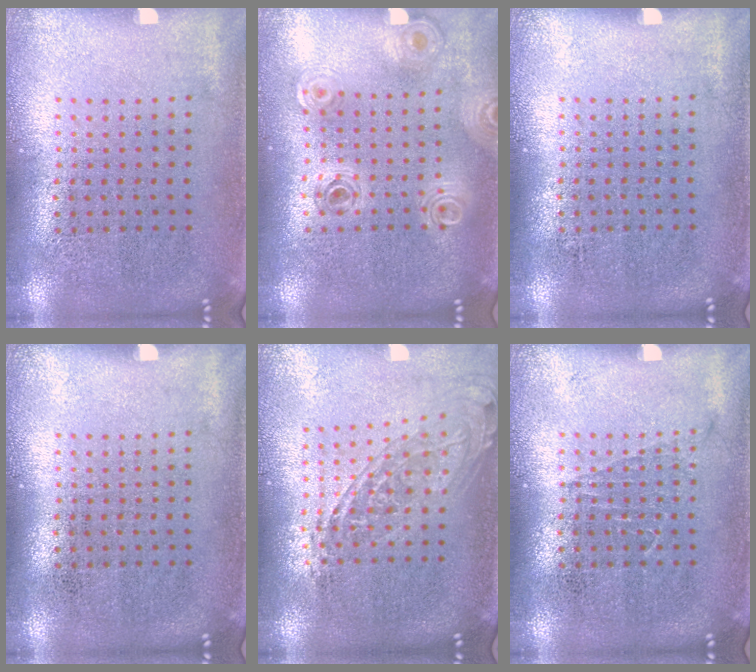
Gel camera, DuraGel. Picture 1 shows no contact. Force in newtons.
{"total": 0.8, "press": 0.8, "slide": 0.1}
{"total": 0.0}
{"total": 0.0}
{"total": 1.7, "press": 1.4, "slide": 0.9}
{"total": 0.5, "press": 0.5, "slide": 0.1}